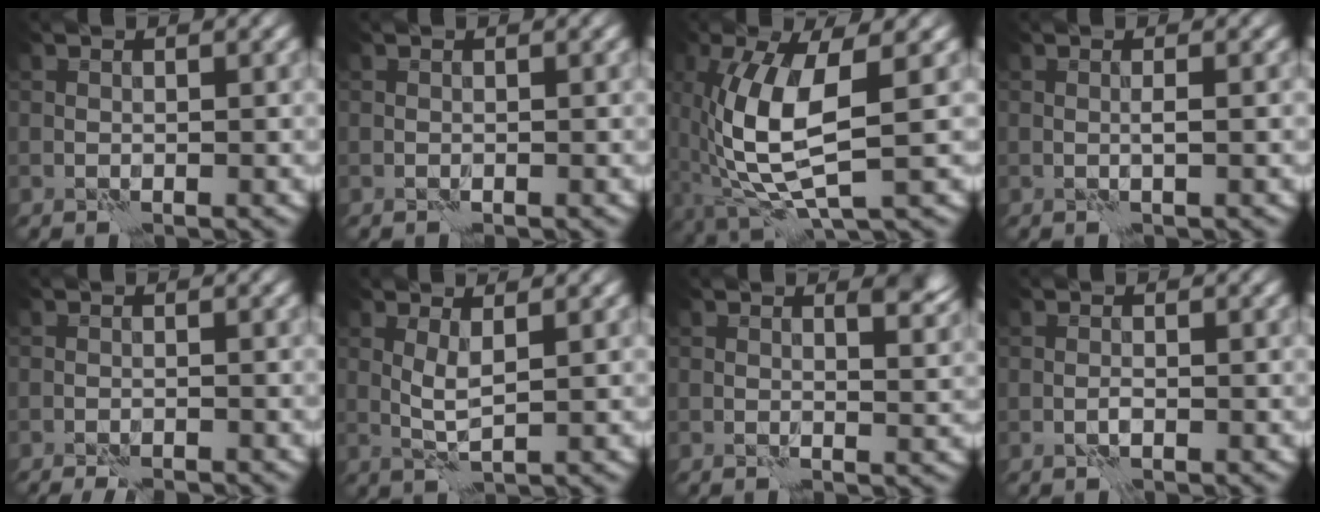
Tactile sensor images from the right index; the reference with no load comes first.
{"total": 0.0}
{"total": 8.0, "force": [0.0, 2.8, 7.4], "torque": [-0.170, 0.001, 0.004]}
{"total": 0.7, "force": [0.0, 0.0, 0.7], "torque": [-0.013, 0.004, -0.002]}
{"total": 2.7, "force": [-2.5, 0.5, 1.0], "torque": [-0.015, 0.003, -0.038]}
{"total": 2.0, "force": [0.6, 0.4, 1.9], "torque": [-0.044, 0.002, 0.014]}
{"total": 2.5, "force": [1.5, 0.8, 1.8], "torque": [-0.021, -0.004, 0.024]}
{"total": 0.7, "force": [-0.3, 0.1, 0.6], "torque": [-0.013, 0.001, -0.008]}